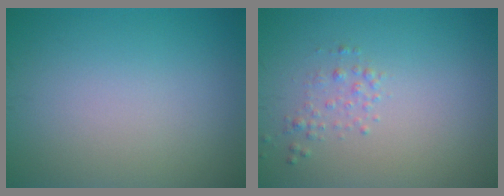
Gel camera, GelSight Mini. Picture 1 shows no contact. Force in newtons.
{"total": 1.0, "press": 1.0, "slide": 0.0}